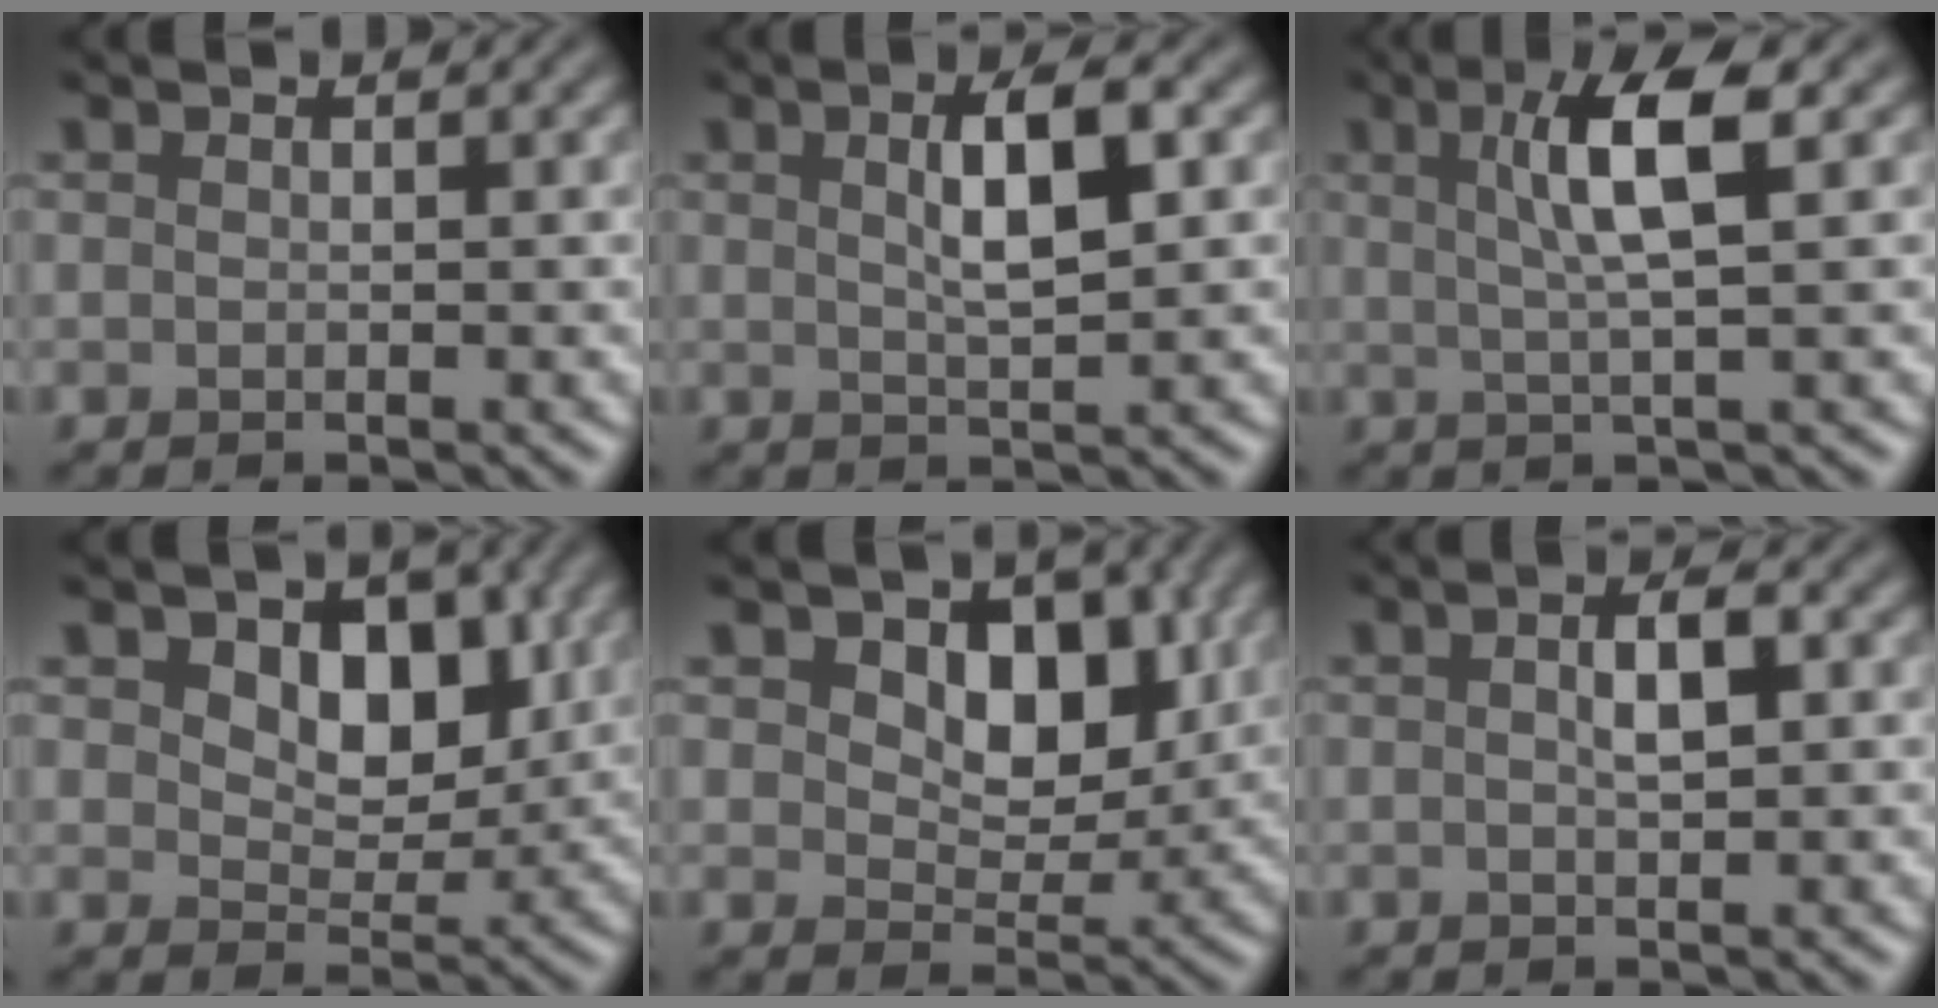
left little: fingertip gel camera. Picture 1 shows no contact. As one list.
[{"total": 4.1, "force": [0.9, 1.1, 3.8], "torque": [-0.074, 0.007, 0.012]}, {"total": 5.0, "force": [1.2, 0.8, 4.7], "torque": [-0.088, 0.005, 0.018]}, {"total": 5.7, "force": [2.0, 3.6, 3.9], "torque": [-0.063, -0.013, 0.016]}, {"total": 6.3, "force": [2.0, 4.0, 4.4], "torque": [-0.068, -0.013, 0.018]}, {"total": 2.5, "force": [0.2, 1.1, 2.2], "torque": [-0.043, 0.004, 0.001]}]